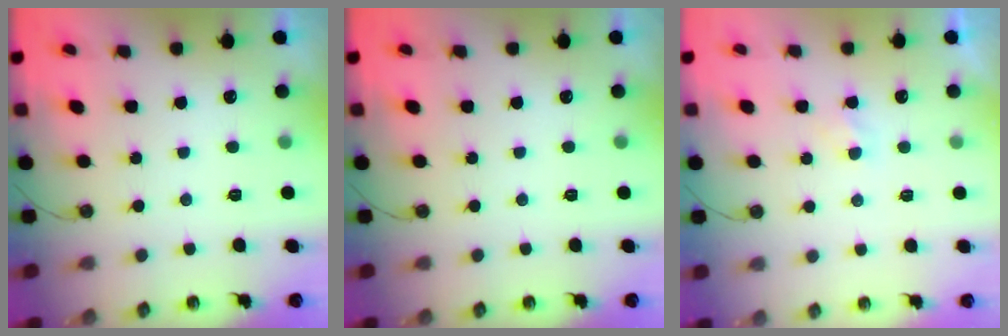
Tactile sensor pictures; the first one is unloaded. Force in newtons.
{"total": 0.0}
{"total": 2.1, "press": 2.1, "slide": 0.4}